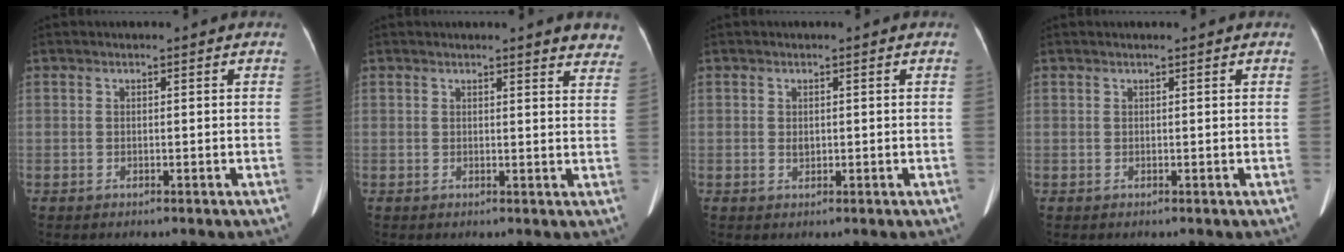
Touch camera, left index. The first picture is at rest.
{"total": 6.0, "force": [5.5, 1.1, 2.1], "torque": [-0.003, -0.014, 0.040]}
{"total": 0.9, "force": [0.1, 0.7, 0.6], "torque": [-0.012, 0.000, 0.007]}
{"total": 0.6, "force": [0.6, 0.0, 0.2], "torque": [-0.004, 0.011, 0.009]}